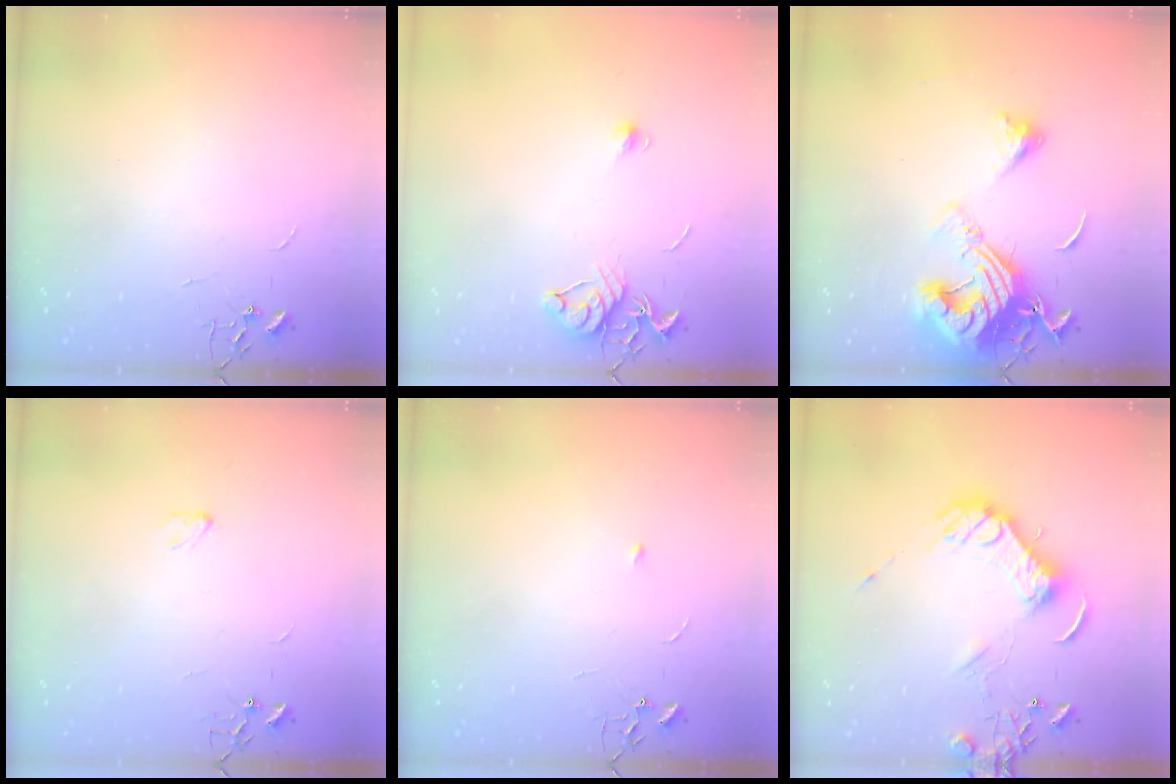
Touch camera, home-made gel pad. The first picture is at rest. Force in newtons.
{"total": 8.4, "press": 8.4, "slide": 0.9}
{"total": 18.1, "press": 18.0, "slide": 1.9}
{"total": 2.9, "press": 2.9, "slide": 0.4}
{"total": 3.3, "press": 3.3, "slide": 0.5}
{"total": 13.8, "press": 13.7, "slide": 2.2}